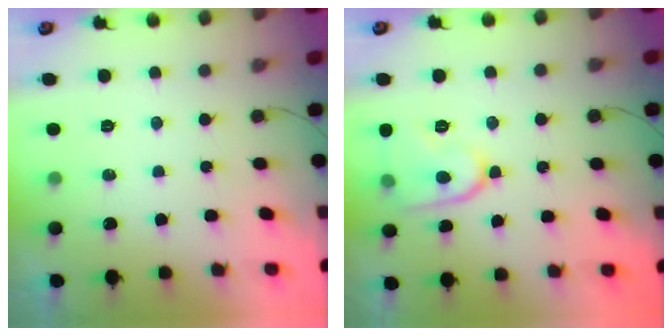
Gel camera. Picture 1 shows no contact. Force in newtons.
{"total": 9.7, "press": 9.7, "slide": 0.4}